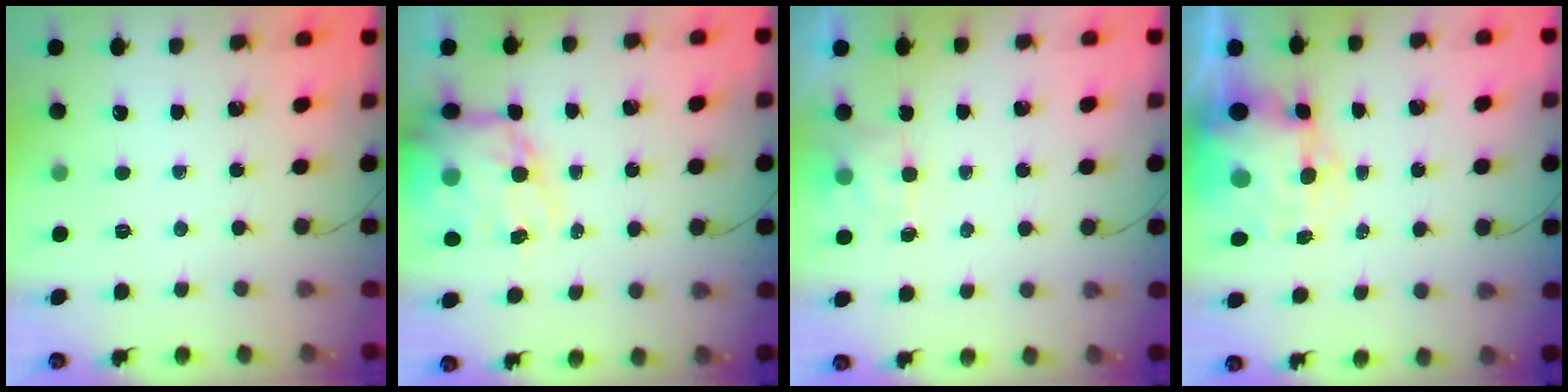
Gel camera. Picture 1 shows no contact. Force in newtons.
{"total": 15.0, "press": 14.5, "slide": 3.9}
{"total": 2.4, "press": 1.9, "slide": 1.4}
{"total": 8.8, "press": 8.5, "slide": 2.0}